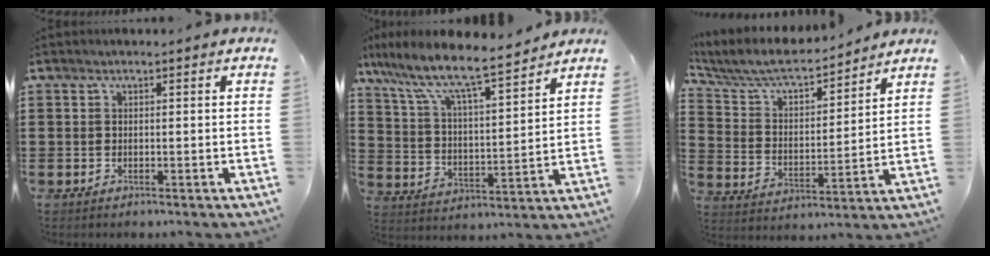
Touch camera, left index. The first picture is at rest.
{"total": 8.8, "force": [7.2, 1.1, 4.9], "torque": [-0.123, -0.044, 0.120]}
{"total": 7.0, "force": [6.2, 1.4, 3.0], "torque": [-0.086, -0.037, 0.104]}